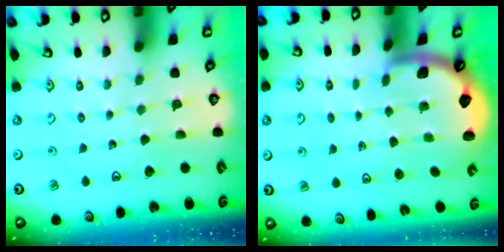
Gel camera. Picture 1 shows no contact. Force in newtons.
{"total": 1.6, "press": 1.6, "slide": 0.1}